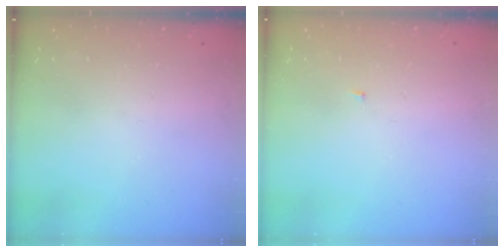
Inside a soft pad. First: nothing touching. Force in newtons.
{"total": 1.8, "press": 1.8, "slide": 0.2}